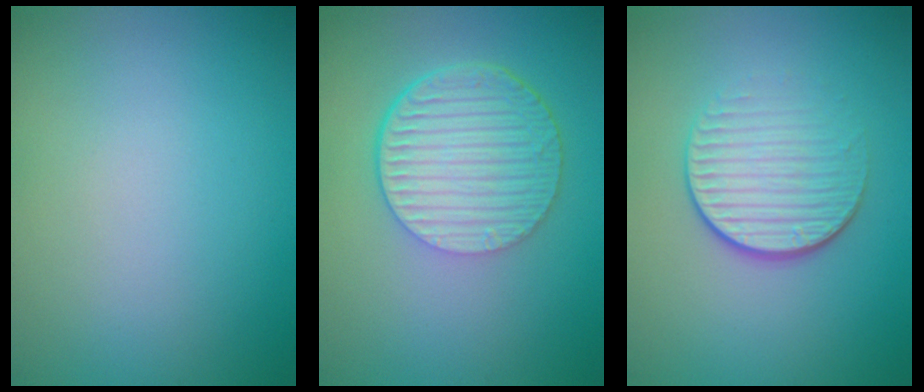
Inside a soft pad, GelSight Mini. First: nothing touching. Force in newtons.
{"total": 6.1, "press": 4.1, "slide": 4.5}
{"total": 3.9, "press": 2.7, "slide": 2.8}